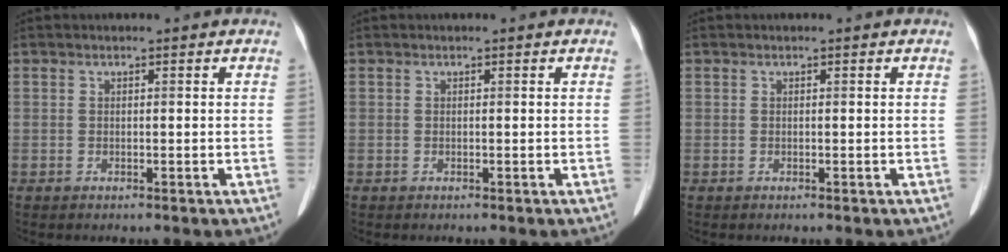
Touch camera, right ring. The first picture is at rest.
{"total": 0.0}
{"total": 0.0}